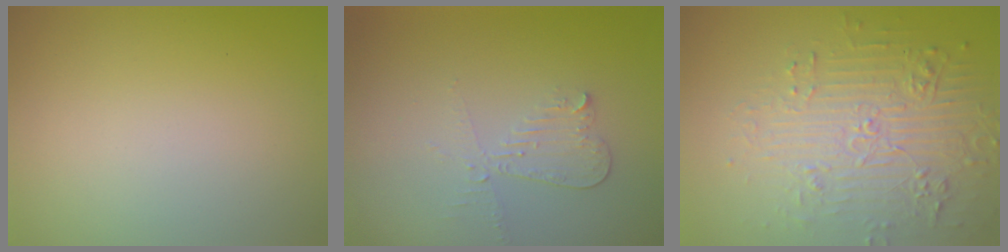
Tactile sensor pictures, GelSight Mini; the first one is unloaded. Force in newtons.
{"total": 2.1, "press": 2.0, "slide": 0.5}
{"total": 4.8, "press": 4.2, "slide": 2.4}